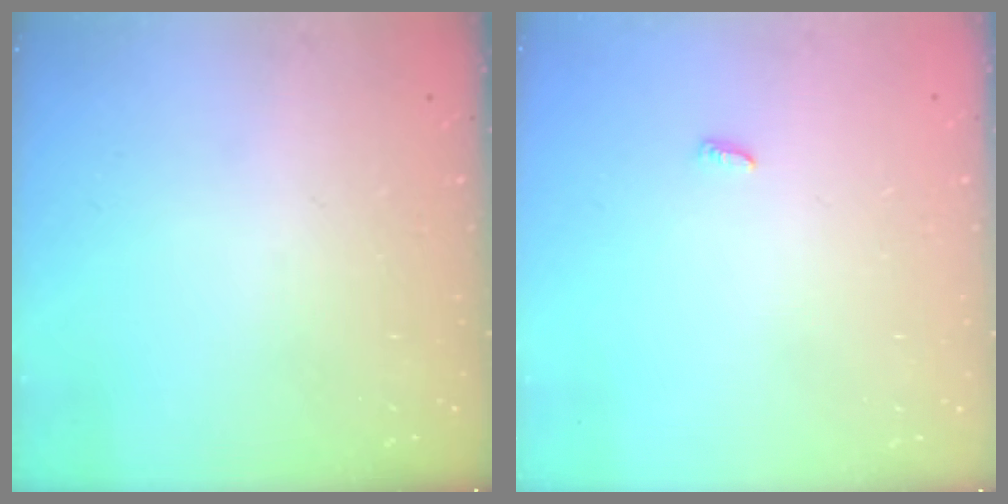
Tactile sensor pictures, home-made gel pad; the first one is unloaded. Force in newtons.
{"total": 2.4, "press": 2.4, "slide": 0.2}